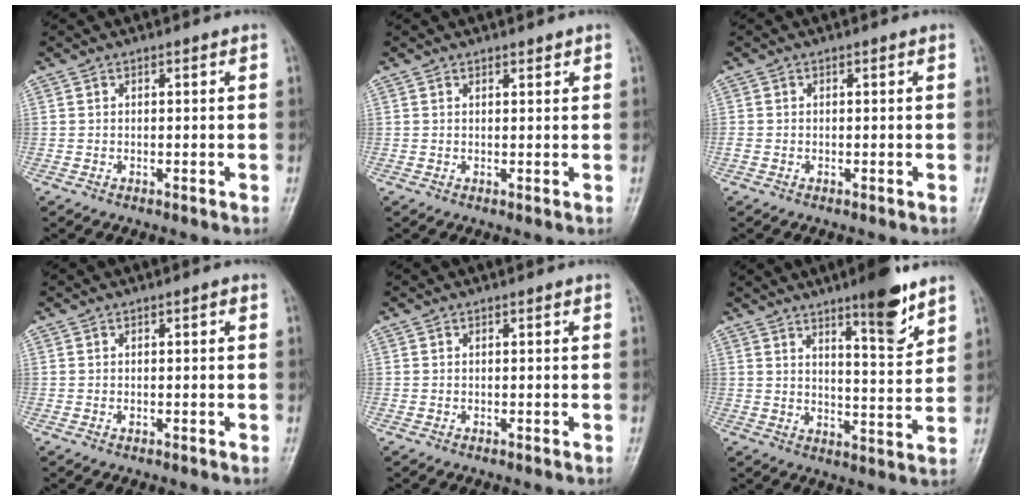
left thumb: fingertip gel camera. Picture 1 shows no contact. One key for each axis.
{"total": 1.0, "fx": 0.8, "fy": 0.5, "fz": 0.4, "tx": 0.004, "ty": -0.005, "tz": 0.009}
{"total": 1.1, "fx": -0.3, "fy": 0.9, "fz": 0.6, "tx": -0.016, "ty": -0.001, "tz": -0.010}
{"total": 1.2, "fx": -0.1, "fy": 0.8, "fz": 0.9, "tx": -0.008, "ty": 0.007, "tz": -0.004}
{"total": 0.0}
{"total": 10.5, "fx": 6.9, "fy": 2.3, "fz": 7.6, "tx": -0.091, "ty": -0.048, "tz": 0.102}